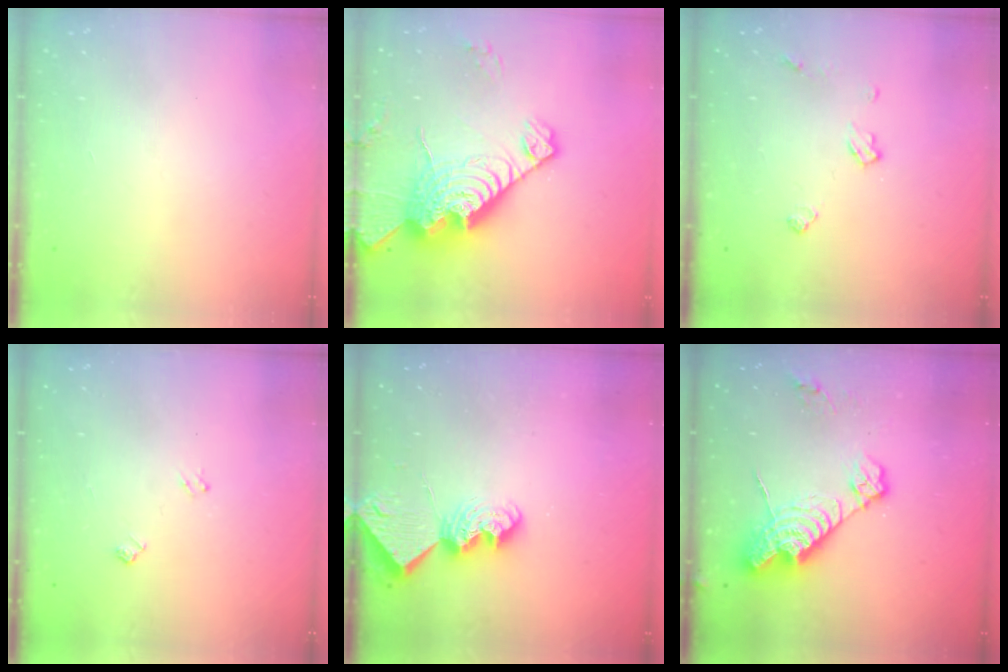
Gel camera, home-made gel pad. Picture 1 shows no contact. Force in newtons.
{"total": 21.7, "press": 21.6, "slide": 2.0}
{"total": 6.0, "press": 6.0, "slide": 0.1}
{"total": 4.9, "press": 4.8, "slide": 0.7}
{"total": 8.8, "press": 8.7, "slide": 0.8}
{"total": 13.9, "press": 13.8, "slide": 1.3}